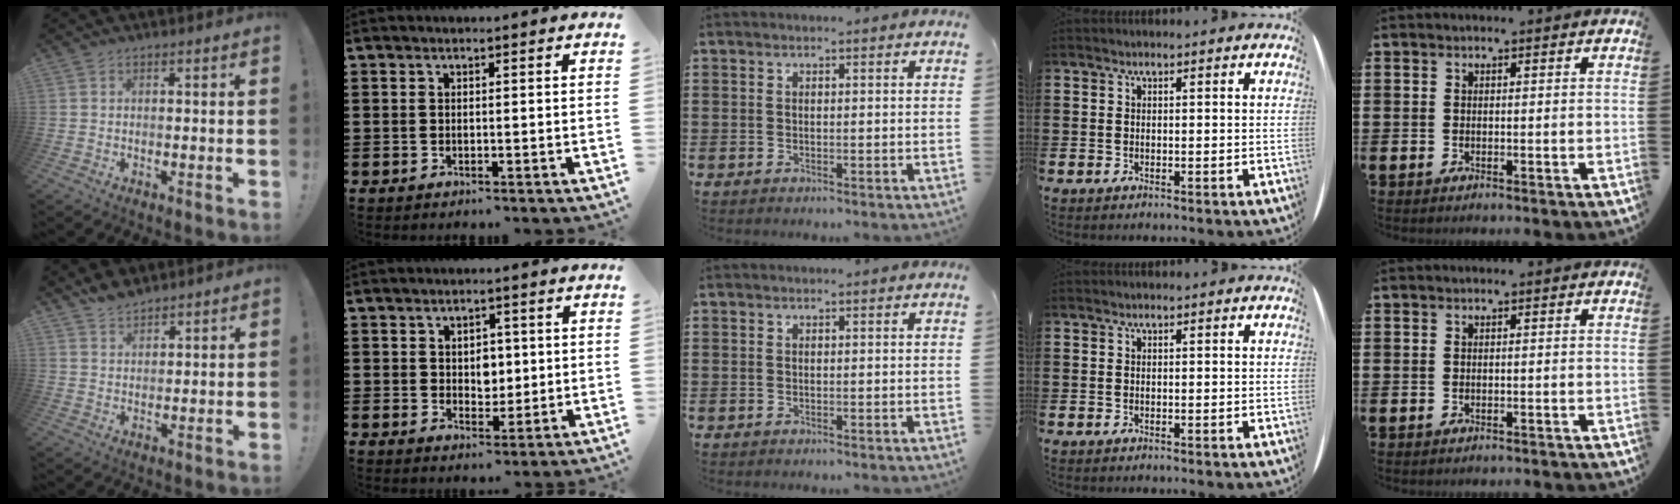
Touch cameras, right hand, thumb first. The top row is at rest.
{"thumb": {"total": 4.9, "force": [4.4, 1.6, 1.1], "torque": [-0.020, -0.025, 0.084]}, "index": {"total": 3.5, "force": [1.0, 2.9, 1.7], "torque": [-0.027, 0.006, 0.013]}}